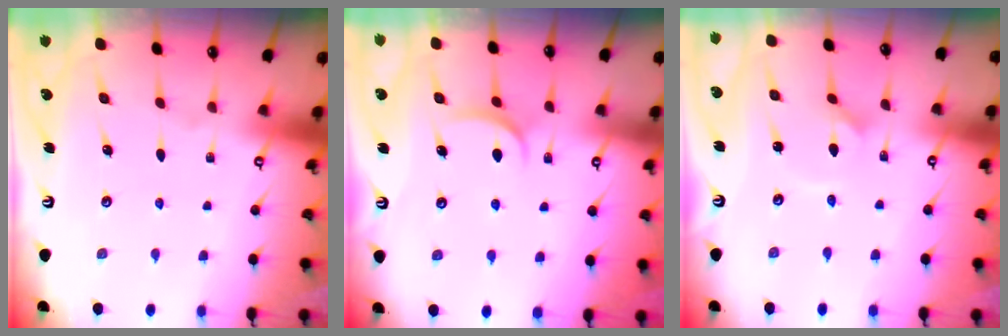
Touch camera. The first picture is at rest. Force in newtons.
{"total": 4.1, "press": 4.0, "slide": 0.7}
{"total": 2.9, "press": 2.9, "slide": 0.3}